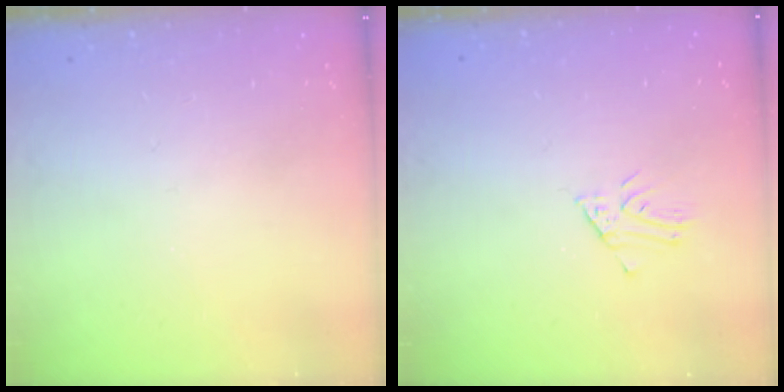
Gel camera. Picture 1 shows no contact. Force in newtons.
{"total": 2.9, "press": 2.9, "slide": 0.2}